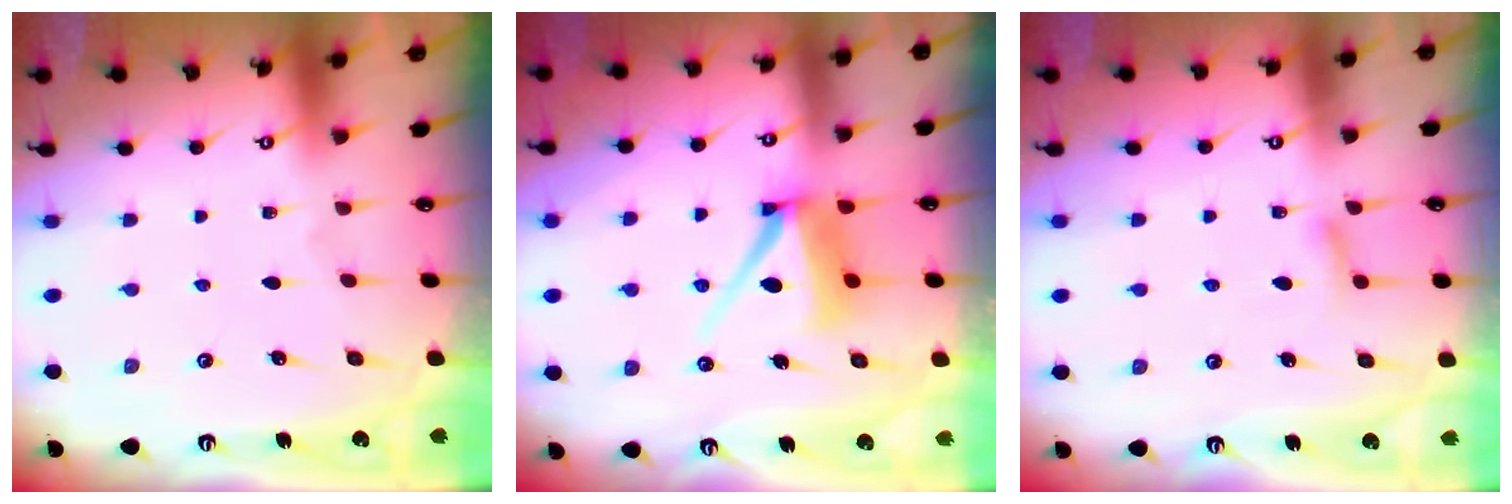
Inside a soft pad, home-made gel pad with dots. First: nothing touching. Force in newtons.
{"total": 9.9, "press": 9.9, "slide": 1.2}
{"total": 6.0, "press": 6.0, "slide": 0.6}